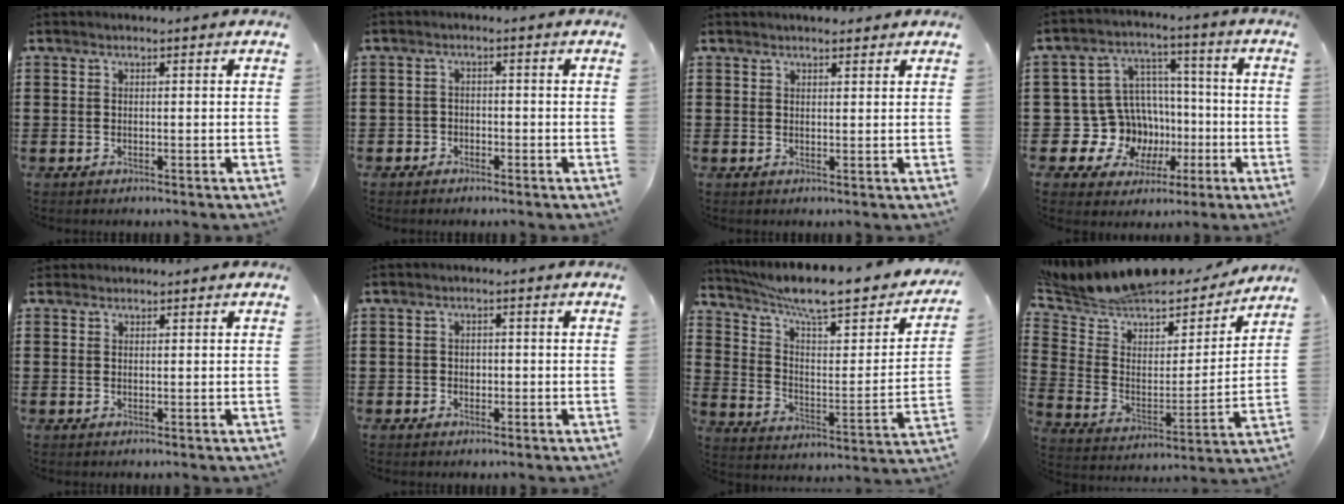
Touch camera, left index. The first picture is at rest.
{"total": 1.8, "force": [-1.5, 0.9, -0.1], "torque": [-0.006, 0.001, -0.036]}
{"total": 1.9, "force": [1.8, 0.4, 0.6], "torque": [-0.015, 0.002, 0.034]}
{"total": 13.4, "force": [-2.9, 12.2, 4.7], "torque": [-0.147, 0.001, -0.028]}
{"total": 0.6, "force": [0.5, 0.3, 0.0], "torque": [-0.002, 0.002, 0.011]}
{"total": 1.2, "force": [-0.3, 1.1, 0.3], "torque": [-0.011, 0.003, -0.009]}
{"total": 9.4, "force": [7.7, 1.0, 5.3], "torque": [-0.118, -0.061, 0.126]}
{"total": 10.1, "force": [9.4, 2.5, 2.6], "torque": [-0.097, -0.066, 0.160]}